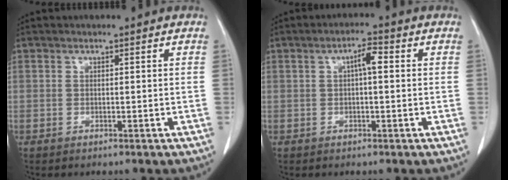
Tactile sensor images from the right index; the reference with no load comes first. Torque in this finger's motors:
{"motor_torque": [0.33, 0.04, 0.07, 0.03]}